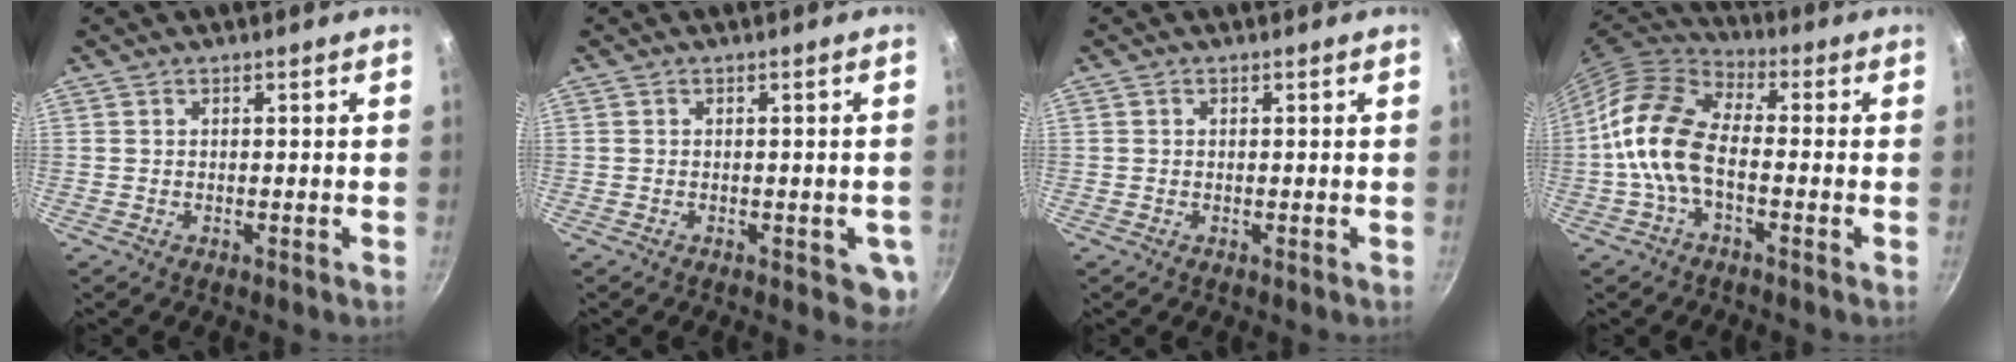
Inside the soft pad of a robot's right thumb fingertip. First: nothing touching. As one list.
[{"total": 4.5, "force": [-1.1, 2.6, 3.5], "torque": [-0.016, -0.003, -0.012]}, {"total": 0.0}, {"total": 12.5, "force": [-2.5, 6.9, 10.1], "torque": [-0.182, 0.037, -0.067]}]